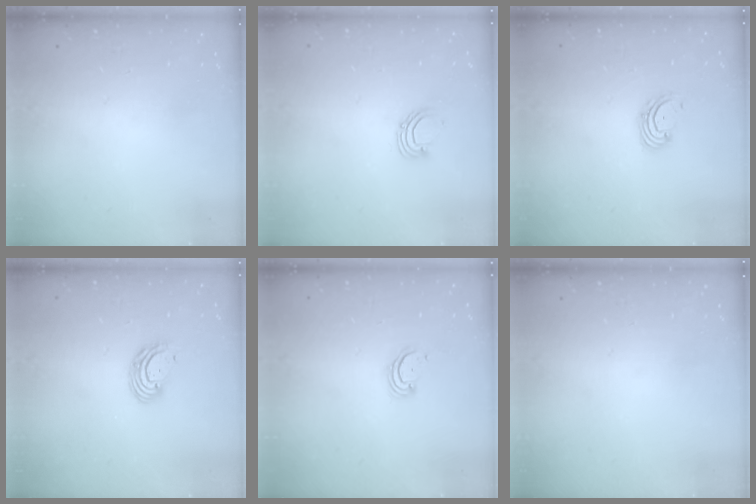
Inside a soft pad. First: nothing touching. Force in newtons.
{"total": 3.5, "press": 3.5, "slide": 0.2}
{"total": 2.7, "press": 2.7, "slide": 0.6}
{"total": 6.4, "press": 6.3, "slide": 1.2}
{"total": 2.3, "press": 2.2, "slide": 0.2}
{"total": 0.0}